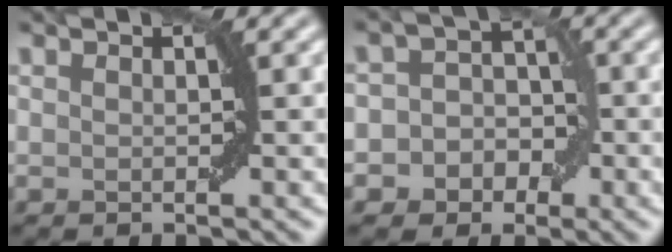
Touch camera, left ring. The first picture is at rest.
{"total": 5.3, "force": [-1.7, 4.8, 1.5], "torque": [0.001, 0.024, -0.046]}